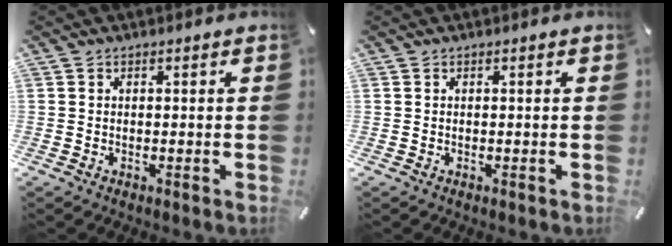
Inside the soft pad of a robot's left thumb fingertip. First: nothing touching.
{"total": 0.0}